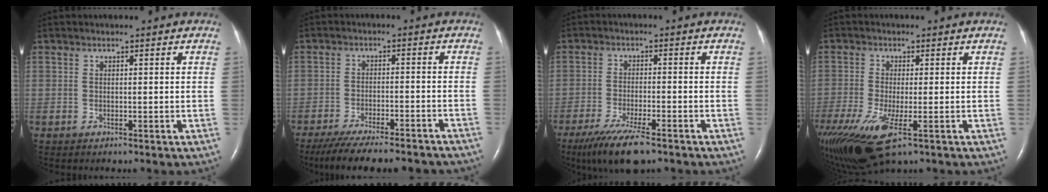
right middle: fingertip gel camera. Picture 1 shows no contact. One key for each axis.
{"total": 18.7, "fx": -16.5, "fy": 2.9, "fz": 8.4, "tx": -0.132, "ty": -0.027, "tz": -0.224}
{"total": 9.0, "fx": -6.4, "fy": 1.5, "fz": 6.2, "tx": -0.113, "ty": -0.023, "tz": -0.107}
{"total": 13.3, "fx": -6.9, "fy": 4.6, "fz": 10.5, "tx": -0.242, "ty": -0.039, "tz": -0.115}